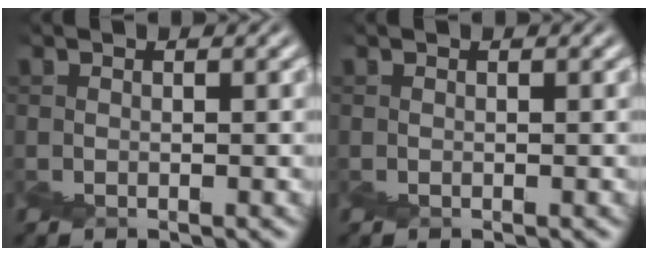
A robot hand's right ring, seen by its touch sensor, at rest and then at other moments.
{"total": 0.0}